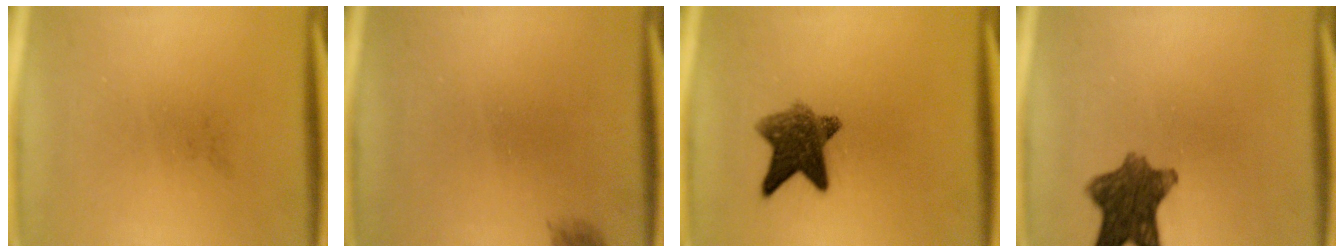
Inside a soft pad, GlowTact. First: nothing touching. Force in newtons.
{"total": 1.1}
{"total": 7.9}
{"total": 9.0}